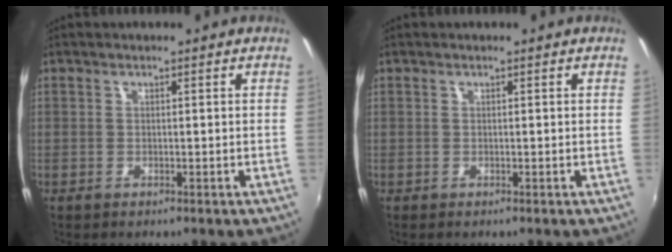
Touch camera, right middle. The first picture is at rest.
{"total": 0.0}